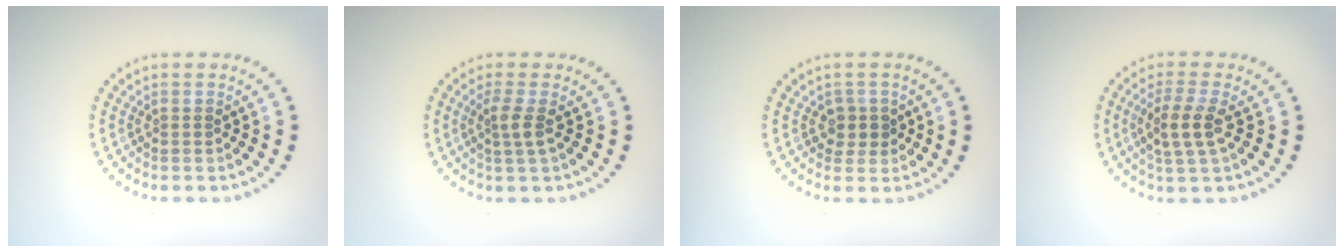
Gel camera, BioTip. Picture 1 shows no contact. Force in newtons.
{"total": 1.9, "press": 1.4, "slide": 1.2}
{"total": 1.7, "press": 1.4, "slide": 1.0}
{"total": 3.0, "press": 2.6, "slide": 1.4}